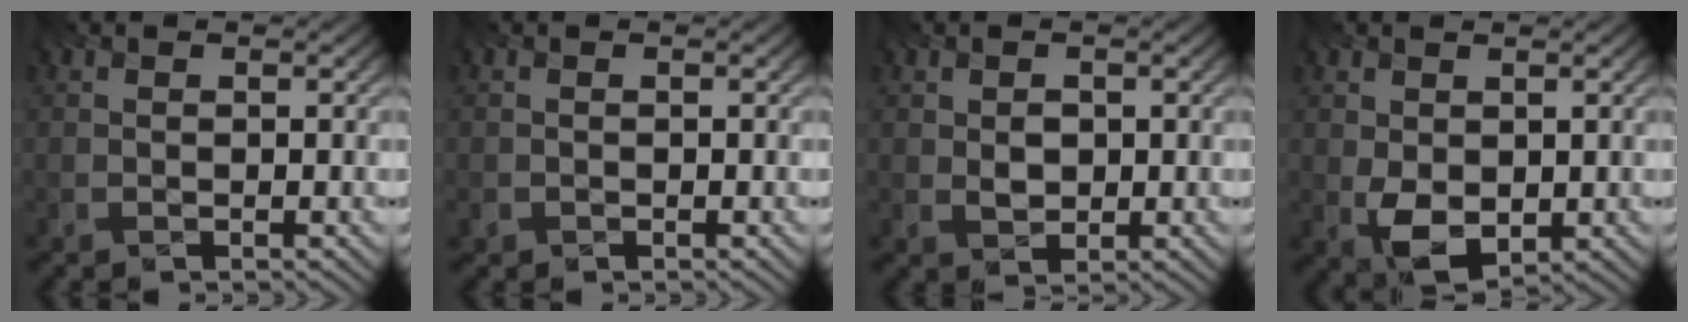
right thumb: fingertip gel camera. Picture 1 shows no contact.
{"total": 0.5, "force": [-0.1, 0.5, -0.1], "torque": [-0.001, 0.001, -0.002]}
{"total": 1.8, "force": [-0.2, 1.5, 0.9], "torque": [-0.022, -0.006, -0.005]}
{"total": 4.4, "force": [-0.5, 3.0, 3.2], "torque": [-0.074, -0.009, -0.014]}